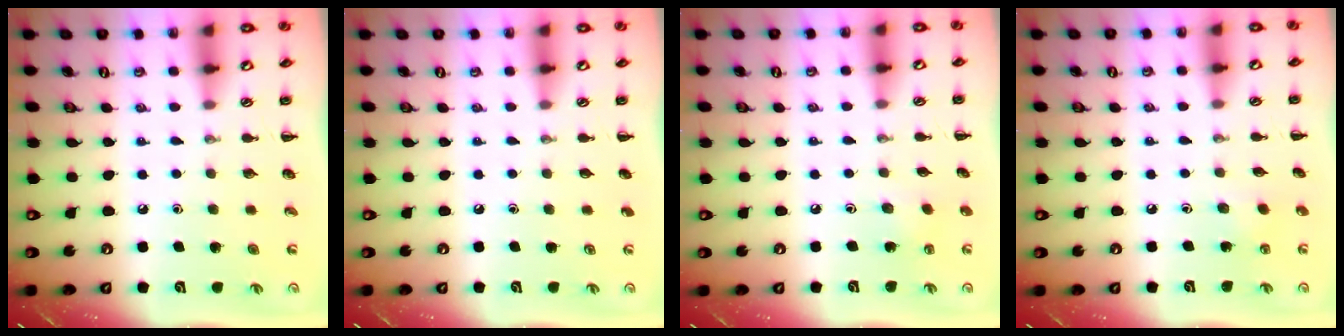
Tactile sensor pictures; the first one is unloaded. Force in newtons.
{"total": 0.0}
{"total": 1.5, "press": 1.4, "slide": 0.7}
{"total": 1.9, "press": 1.8, "slide": 0.7}